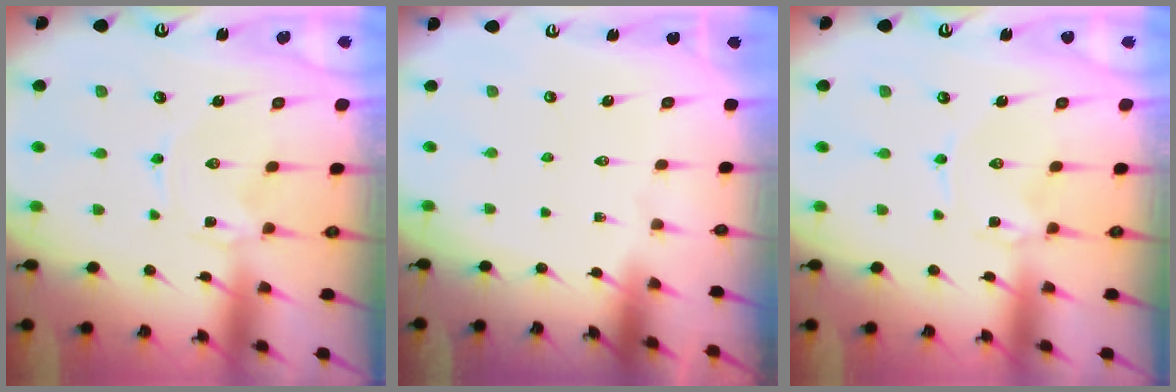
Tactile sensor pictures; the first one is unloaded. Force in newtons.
{"total": 0.0}
{"total": 1.4, "press": 1.4, "slide": 0.1}